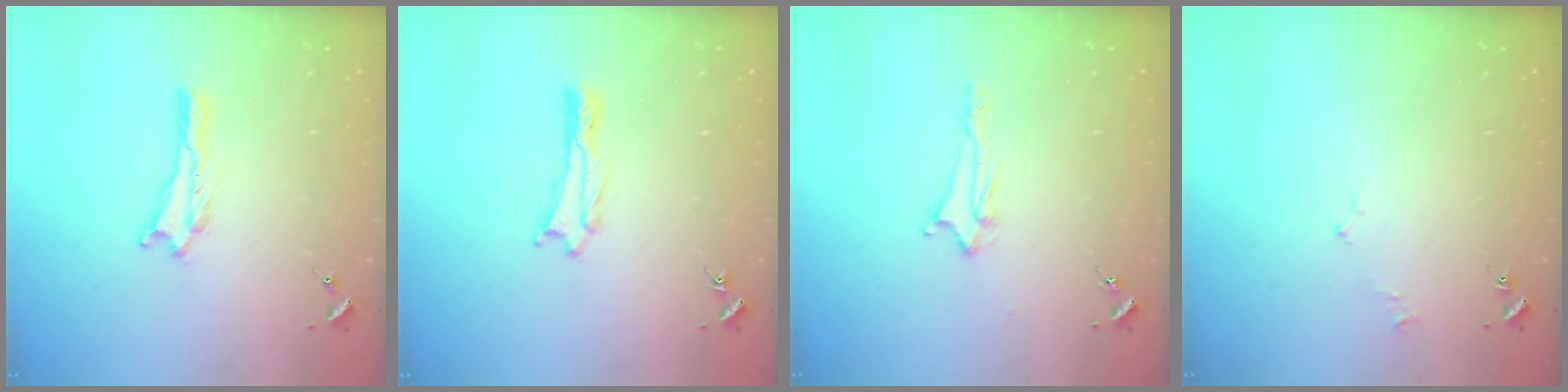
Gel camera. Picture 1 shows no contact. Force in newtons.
{"total": 0.6, "press": 0.6, "slide": 0.1}
{"total": 2.0, "press": 2.0, "slide": 0.4}
{"total": 1.6, "press": 1.5, "slide": 0.3}